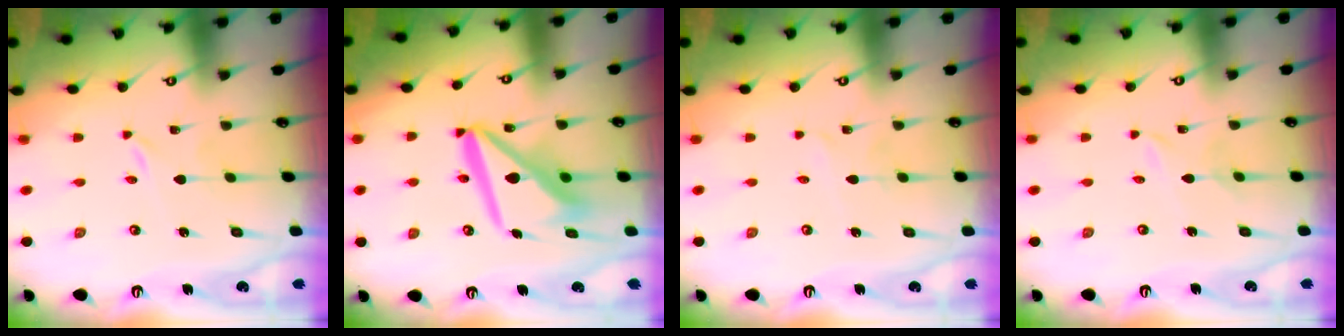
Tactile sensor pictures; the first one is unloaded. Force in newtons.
{"total": 15.0, "press": 14.9, "slide": 1.9}
{"total": 1.9, "press": 1.9, "slide": 0.1}
{"total": 1.9, "press": 1.9, "slide": 0.3}